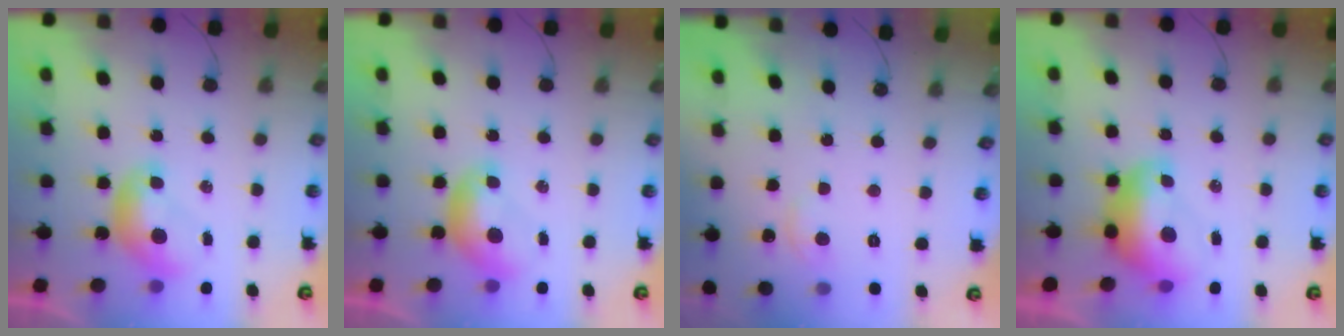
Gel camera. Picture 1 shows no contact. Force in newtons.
{"total": 0.0}
{"total": 3.0, "press": 2.9, "slide": 0.5}
{"total": 2.9, "press": 2.8, "slide": 0.7}